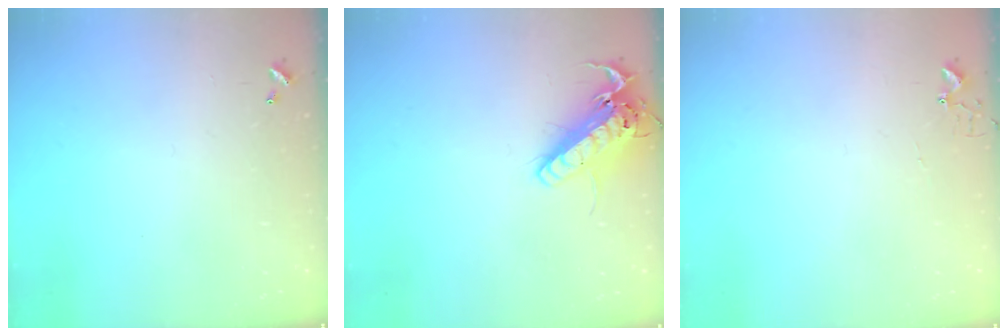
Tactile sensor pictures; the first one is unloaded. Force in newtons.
{"total": 16.4, "press": 16.2, "slide": 2.7}
{"total": 2.7, "press": 2.7, "slide": 0.3}